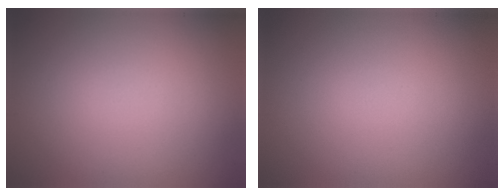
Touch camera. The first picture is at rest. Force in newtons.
{"total": 0.0}